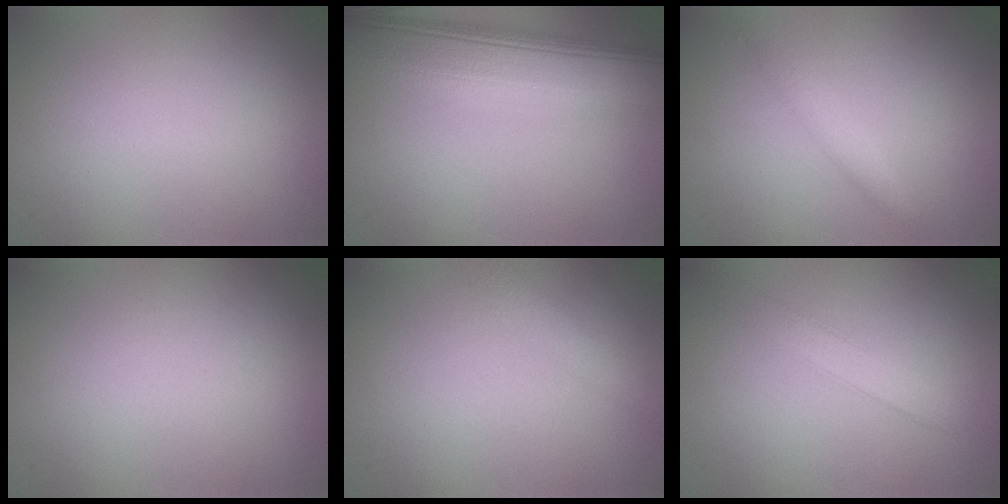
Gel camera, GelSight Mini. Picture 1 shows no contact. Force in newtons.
{"total": 10.4, "press": 10.4, "slide": 0.6}
{"total": 1.7, "press": 1.7, "slide": 0.1}
{"total": 0.0}
{"total": 2.2, "press": 2.2, "slide": 0.1}
{"total": 2.2, "press": 2.2, "slide": 0.1}